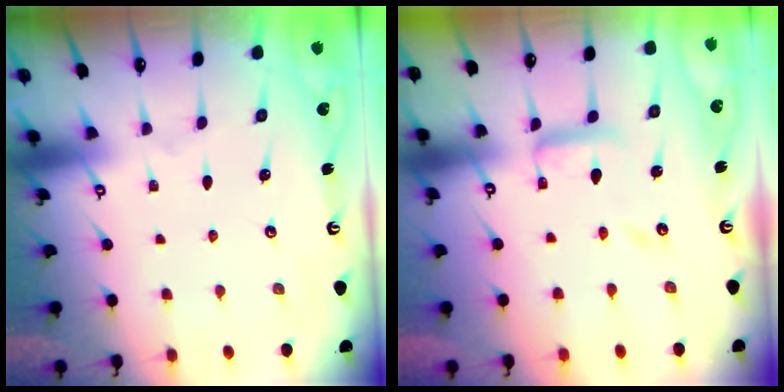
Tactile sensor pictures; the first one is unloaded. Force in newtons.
{"total": 10.3, "press": 10.2, "slide": 0.9}